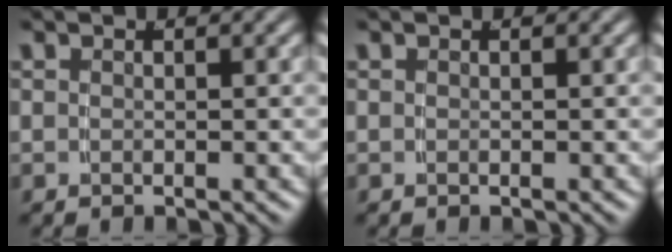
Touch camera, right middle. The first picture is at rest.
{"total": 0.0}